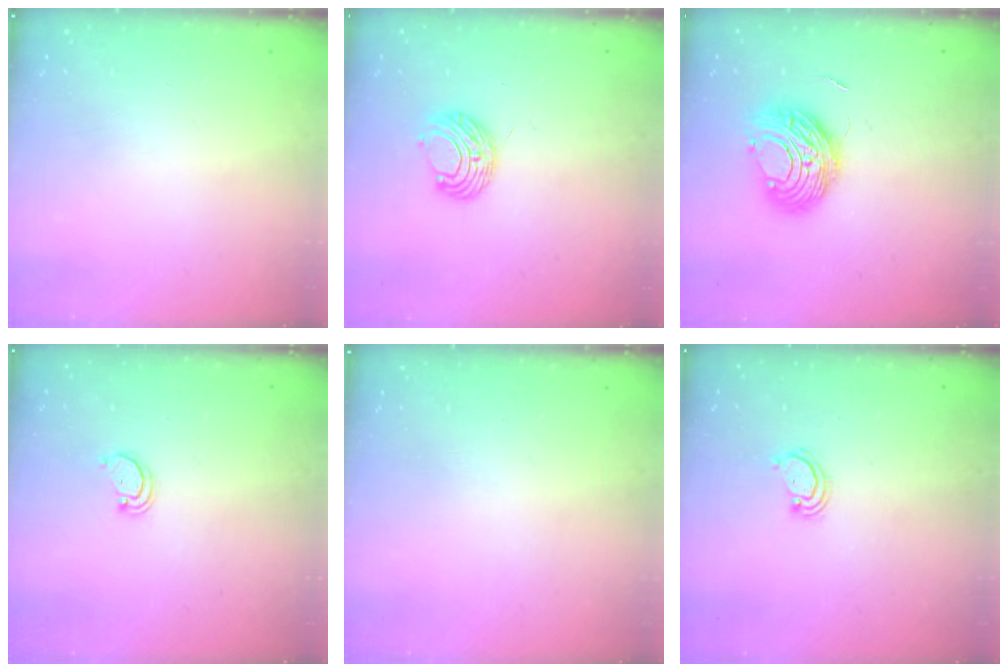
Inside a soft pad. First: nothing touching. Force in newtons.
{"total": 8.0, "press": 7.9, "slide": 0.6}
{"total": 10.4, "press": 10.3, "slide": 1.0}
{"total": 1.6, "press": 1.6, "slide": 0.1}
{"total": 0.0}
{"total": 2.5, "press": 2.4, "slide": 0.2}